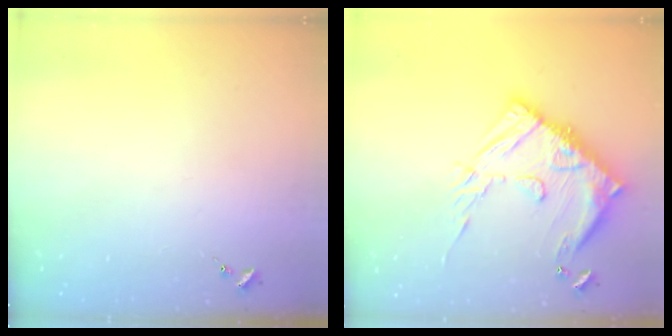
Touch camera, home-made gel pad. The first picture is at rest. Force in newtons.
{"total": 19.6, "press": 19.5, "slide": 2.0}